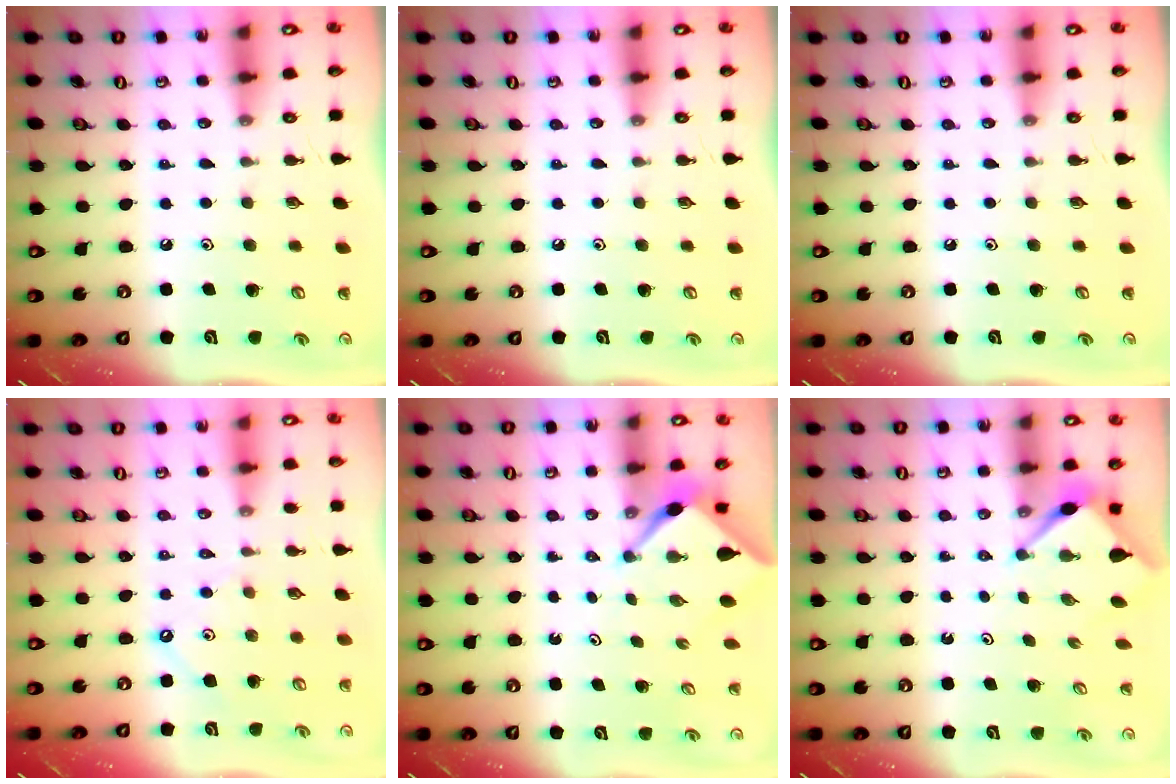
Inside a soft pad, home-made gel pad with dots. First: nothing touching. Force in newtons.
{"total": 0.0}
{"total": 0.0}
{"total": 1.8, "press": 1.8, "slide": 0.3}
{"total": 2.3, "press": 2.3, "slide": 0.3}
{"total": 2.9, "press": 2.9, "slide": 0.3}